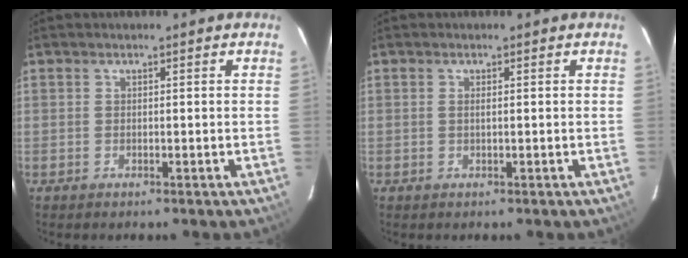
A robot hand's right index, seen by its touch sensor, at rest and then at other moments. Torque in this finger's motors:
{"motor_torque": [-0.22, 0.11, -0.06, 0.02]}